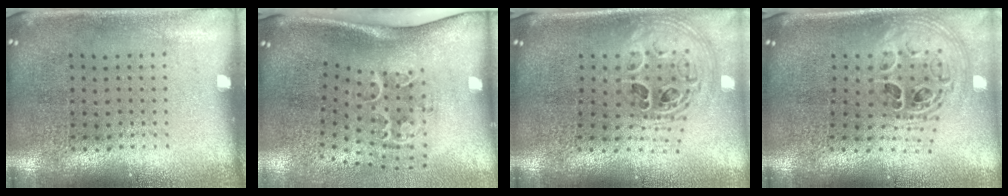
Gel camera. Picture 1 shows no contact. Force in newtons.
{"total": 2.1, "press": 1.3, "slide": 1.6}
{"total": 1.8, "press": 1.6, "slide": 1.0}
{"total": 1.8, "press": 1.5, "slide": 1.0}